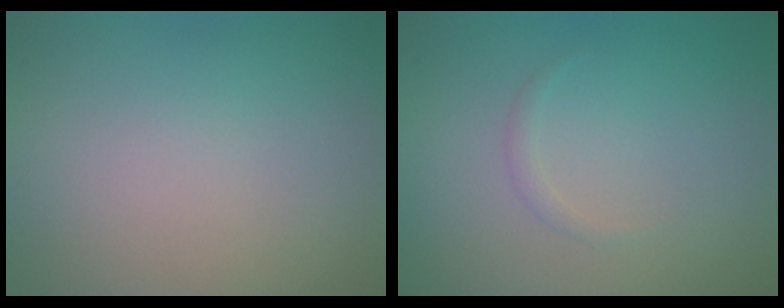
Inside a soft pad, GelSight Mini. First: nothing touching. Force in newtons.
{"total": 0.6, "press": 0.6, "slide": 0.0}